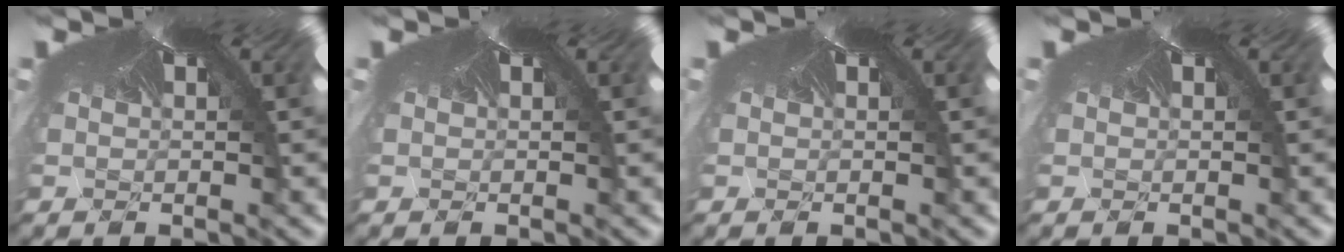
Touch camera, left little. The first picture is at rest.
{"total": 0.0}
{"total": 0.0}
{"total": 0.0}